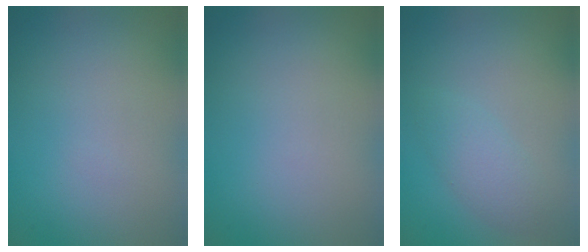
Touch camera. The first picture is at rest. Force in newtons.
{"total": 0.0}
{"total": 2.1, "press": 2.1, "slide": 0.1}